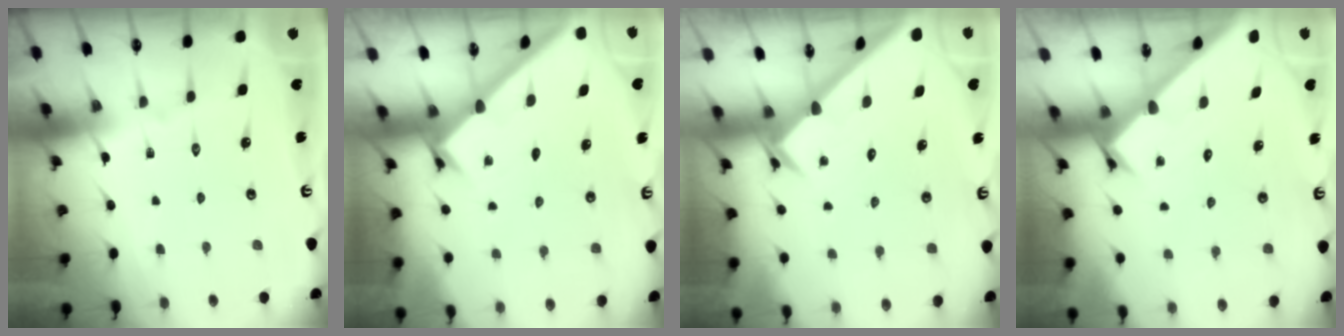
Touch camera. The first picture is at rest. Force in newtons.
{"total": 1.7, "press": 1.7, "slide": 0.2}
{"total": 2.4, "press": 2.4, "slide": 0.2}
{"total": 2.3, "press": 2.3, "slide": 0.2}